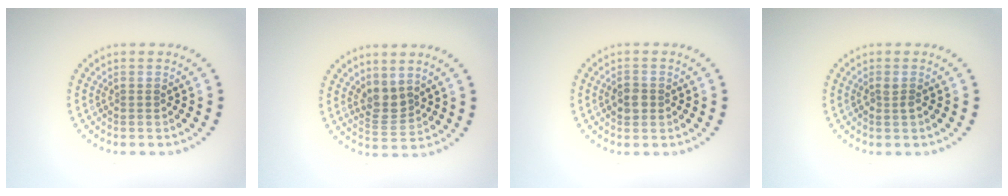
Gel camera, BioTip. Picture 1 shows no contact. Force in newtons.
{"total": 2.4, "press": 2.0, "slide": 1.3}
{"total": 1.7, "press": 1.7, "slide": 0.2}
{"total": 0.7, "press": 0.6, "slide": 0.2}